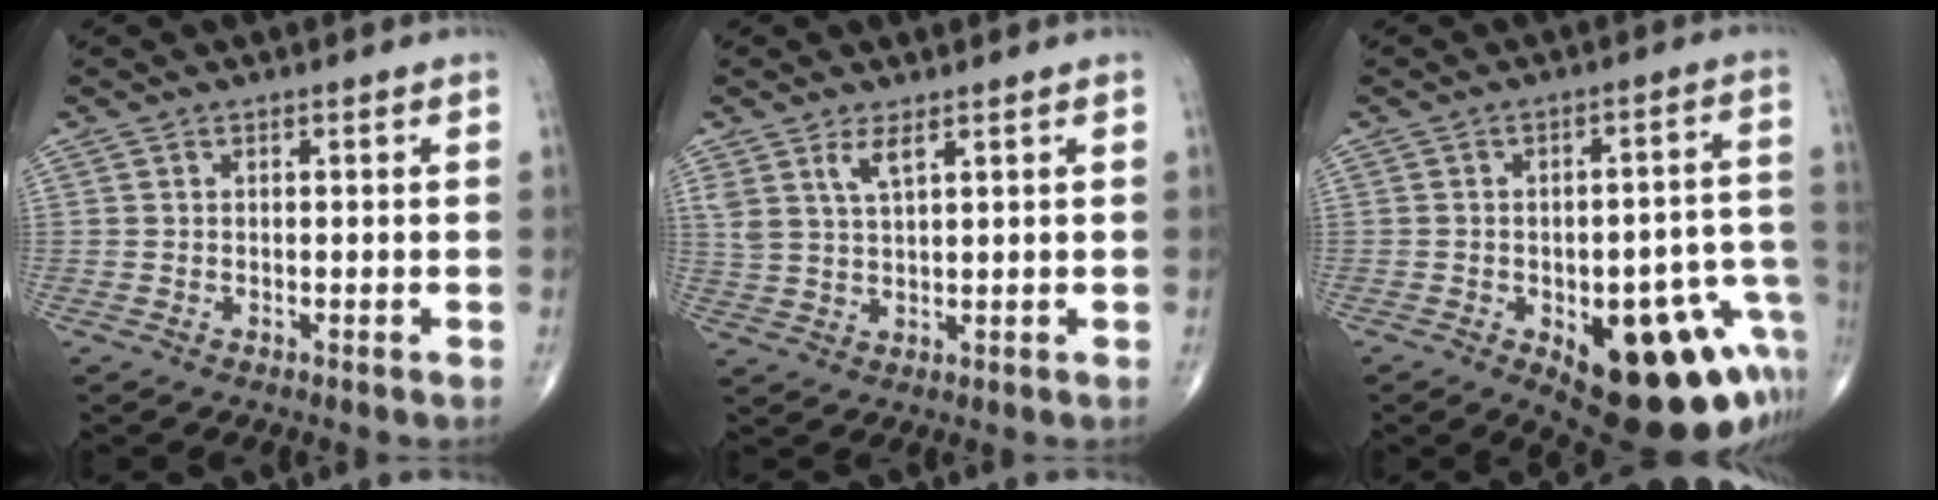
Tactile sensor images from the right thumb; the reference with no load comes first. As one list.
[{"total": 4.0, "force": [2.4, 1.2, 3.0], "torque": [-0.063, -0.012, 0.053]}, {"total": 23.1, "force": [-9.3, 9.9, 18.7], "torque": [-0.150, 0.050, -0.099]}]